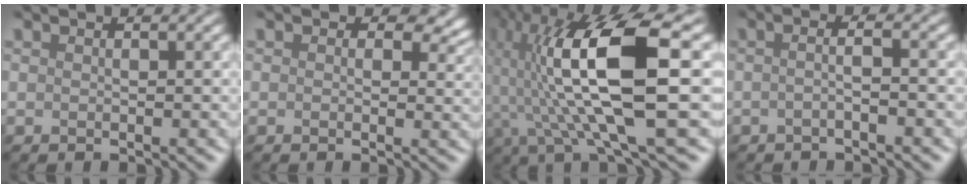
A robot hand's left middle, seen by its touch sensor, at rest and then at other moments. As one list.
[{"total": 4.7, "force": [1.7, 3.2, 3.0], "torque": [-0.032, 0.009, 0.013]}, {"total": 12.6, "force": [0.5, 2.9, 12.3], "torque": [-0.234, 0.017, 0.013]}, {"total": 1.5, "force": [-0.6, 0.2, 1.4], "torque": [-0.014, 0.004, -0.019]}]